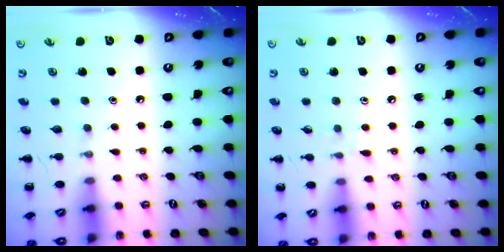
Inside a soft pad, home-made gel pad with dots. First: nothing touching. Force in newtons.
{"total": 3.7, "press": 3.3, "slide": 1.7}